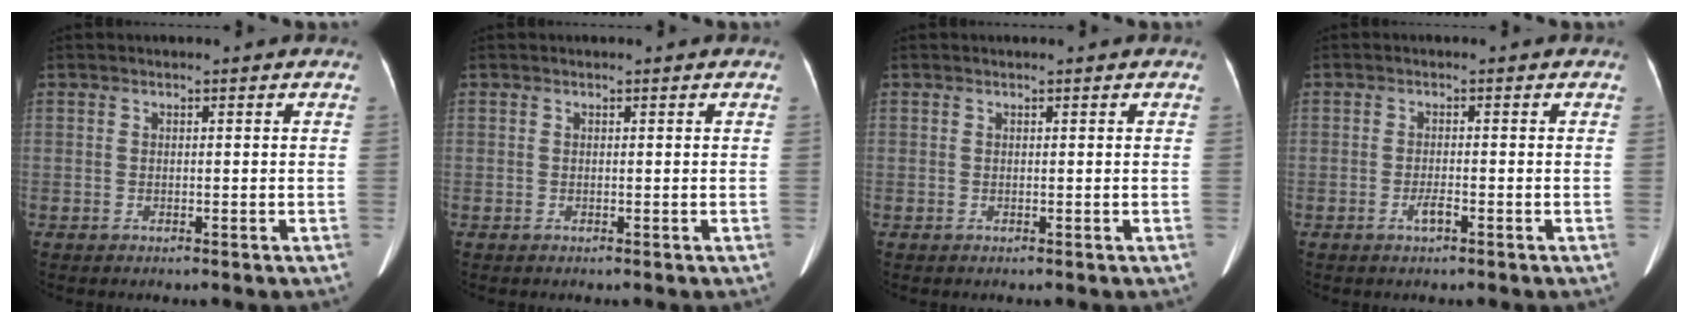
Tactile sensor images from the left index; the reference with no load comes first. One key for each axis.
{"total": 0.0}
{"total": 0.0}
{"total": 1.6, "fx": -1.0, "fy": 0.2, "fz": 1.2, "tx": -0.027, "ty": -0.001, "tz": -0.018}